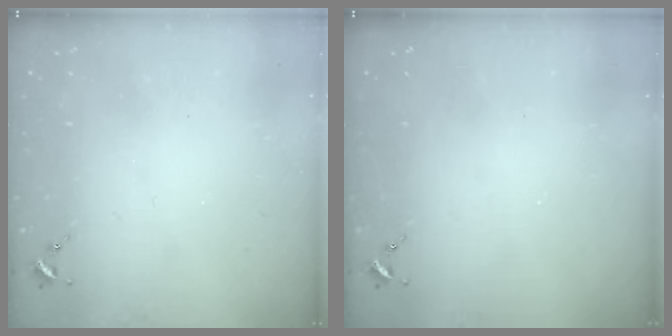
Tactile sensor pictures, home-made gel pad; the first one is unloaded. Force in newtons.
{"total": 0.0}